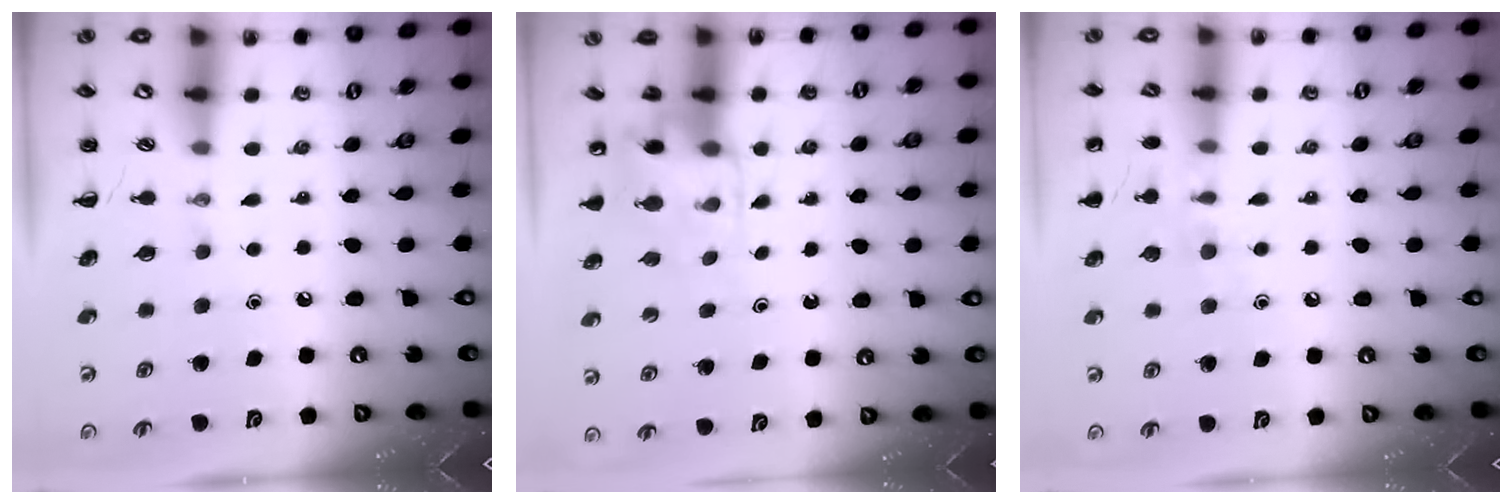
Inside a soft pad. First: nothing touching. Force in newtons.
{"total": 5.7, "press": 5.6, "slide": 0.9}
{"total": 8.3, "press": 8.2, "slide": 1.5}